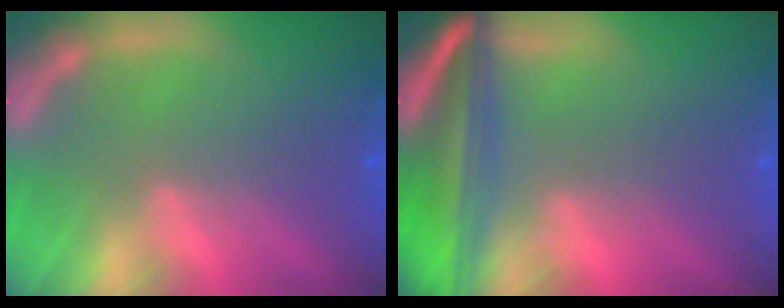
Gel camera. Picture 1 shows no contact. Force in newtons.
{"total": 10.1}